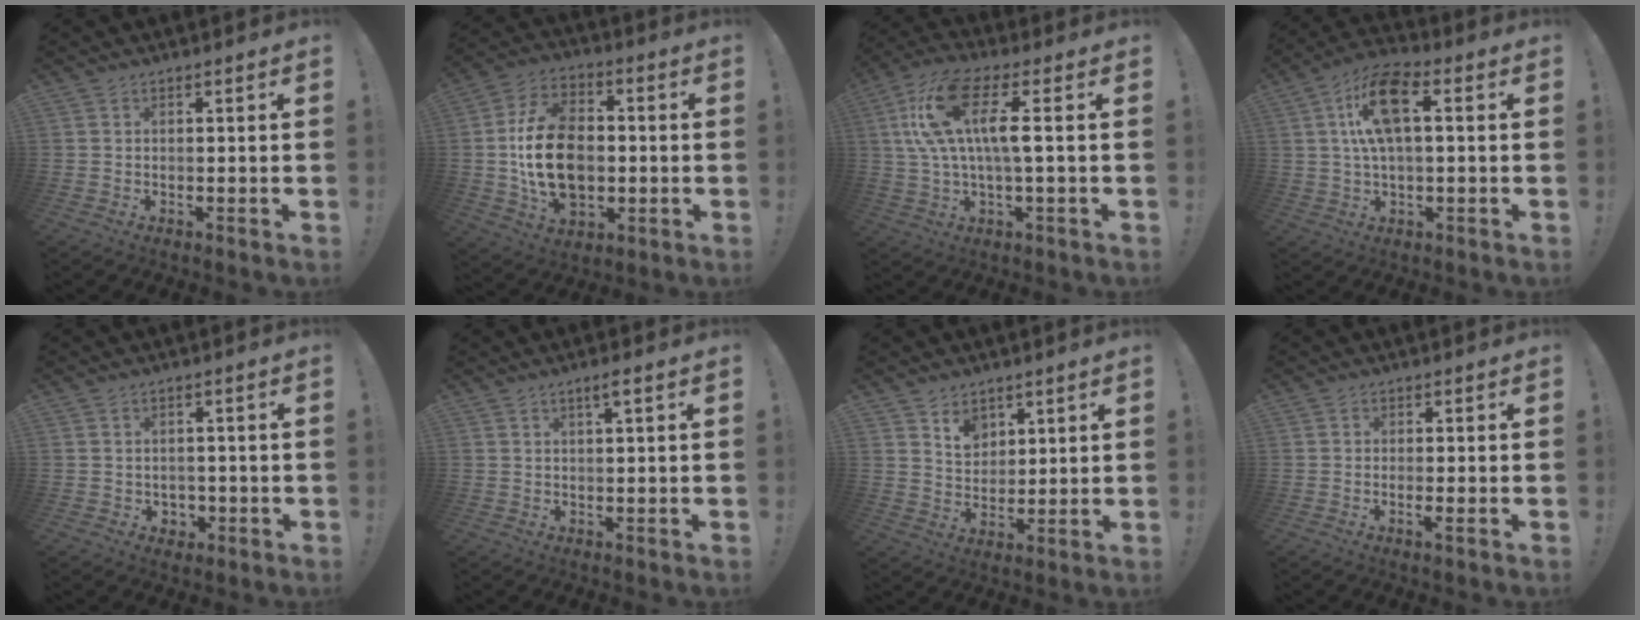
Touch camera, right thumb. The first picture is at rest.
{"total": 20.3, "force": [-1.4, 14.6, 14.0], "torque": [-0.246, 0.015, -0.017]}
{"total": 15.9, "force": [3.4, 5.3, 14.6], "torque": [-0.298, 0.003, 0.050]}
{"total": 13.4, "force": [2.1, 6.2, 11.7], "torque": [-0.209, 0.015, 0.039]}
{"total": 3.2, "force": [0.3, 3.0, 1.0], "torque": [-0.006, -0.006, 0.006]}
{"total": 2.4, "force": [1.1, -0.1, 2.1], "torque": [-0.042, 0.001, 0.016]}
{"total": 6.6, "force": [4.5, 4.2, 2.3], "torque": [-0.036, -0.027, 0.086]}
{"total": 2.1, "force": [-0.6, -0.2, 2.0], "torque": [-0.025, -0.005, -0.013]}